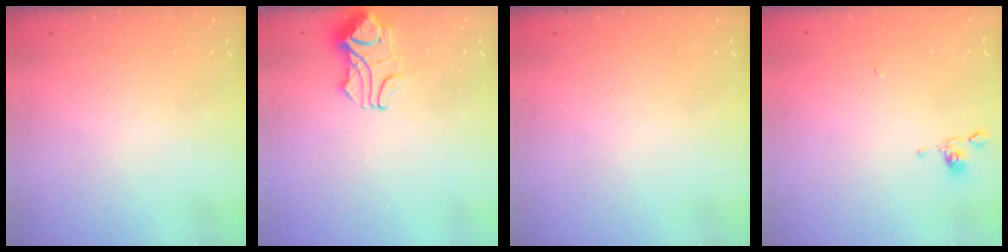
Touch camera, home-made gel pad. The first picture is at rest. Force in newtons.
{"total": 4.5, "press": 4.4, "slide": 0.9}
{"total": 0.0}
{"total": 1.7, "press": 1.7, "slide": 0.3}